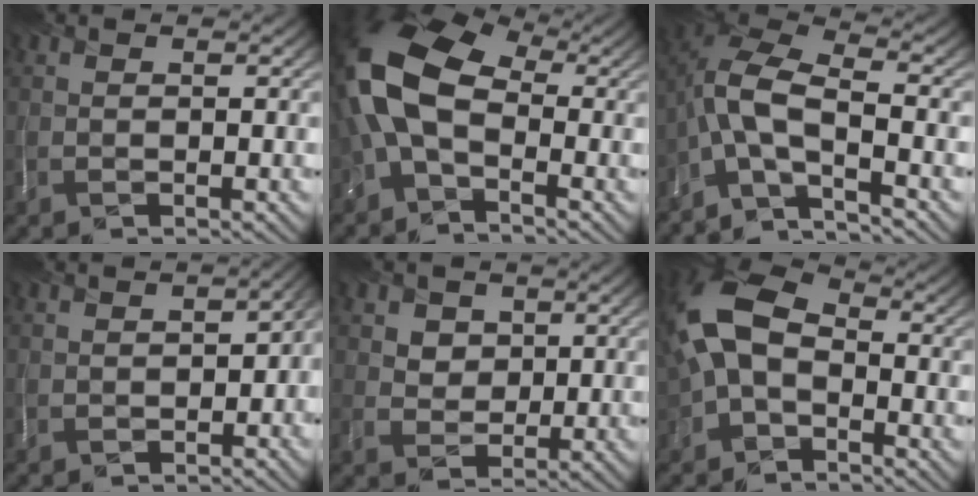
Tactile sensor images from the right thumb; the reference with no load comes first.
{"total": 12.0, "force": [-0.2, 7.0, 9.8], "torque": [-0.225, 0.009, -0.023]}
{"total": 8.7, "force": [-3.5, 3.3, 7.3], "torque": [-0.145, 0.002, -0.082]}
{"total": 2.7, "force": [-0.9, 1.6, 2.0], "torque": [-0.025, -0.009, -0.008]}
{"total": 3.4, "force": [1.7, 2.9, 0.6], "torque": [-0.025, -0.018, 0.038]}
{"total": 10.0, "force": [-0.3, 6.6, 7.6], "torque": [-0.191, 0.010, -0.019]}